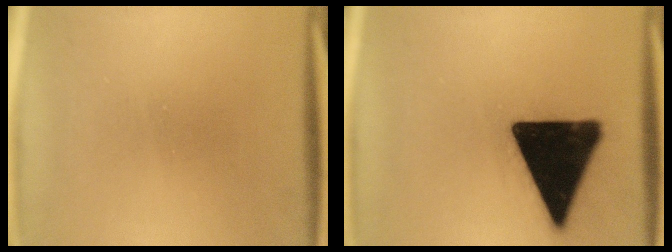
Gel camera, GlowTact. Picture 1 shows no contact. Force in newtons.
{"total": 19.6}